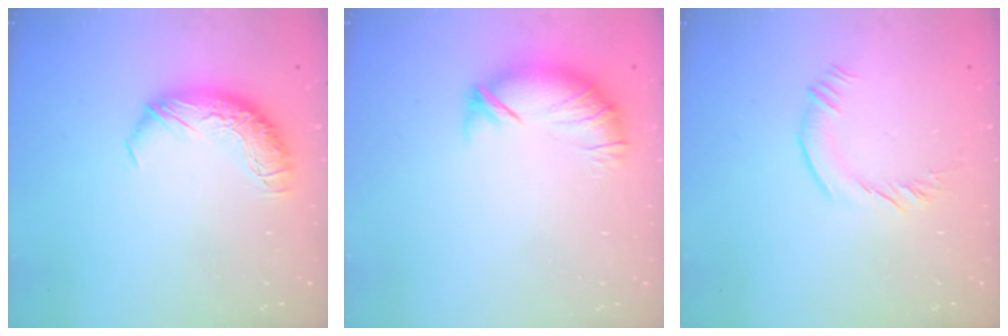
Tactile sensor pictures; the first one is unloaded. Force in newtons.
{"total": 4.1, "press": 3.7, "slide": 1.7}
{"total": 1.7, "press": 1.4, "slide": 0.8}